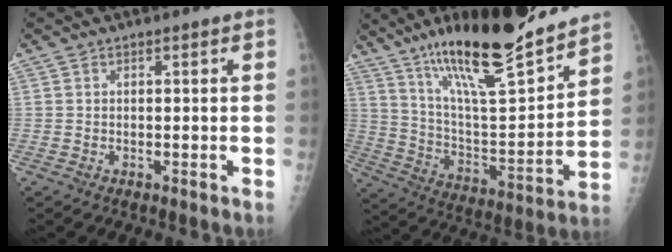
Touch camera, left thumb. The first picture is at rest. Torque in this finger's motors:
{"motor_torque": [1.09, -0.40, 1.49, -1.28, 0.16]}